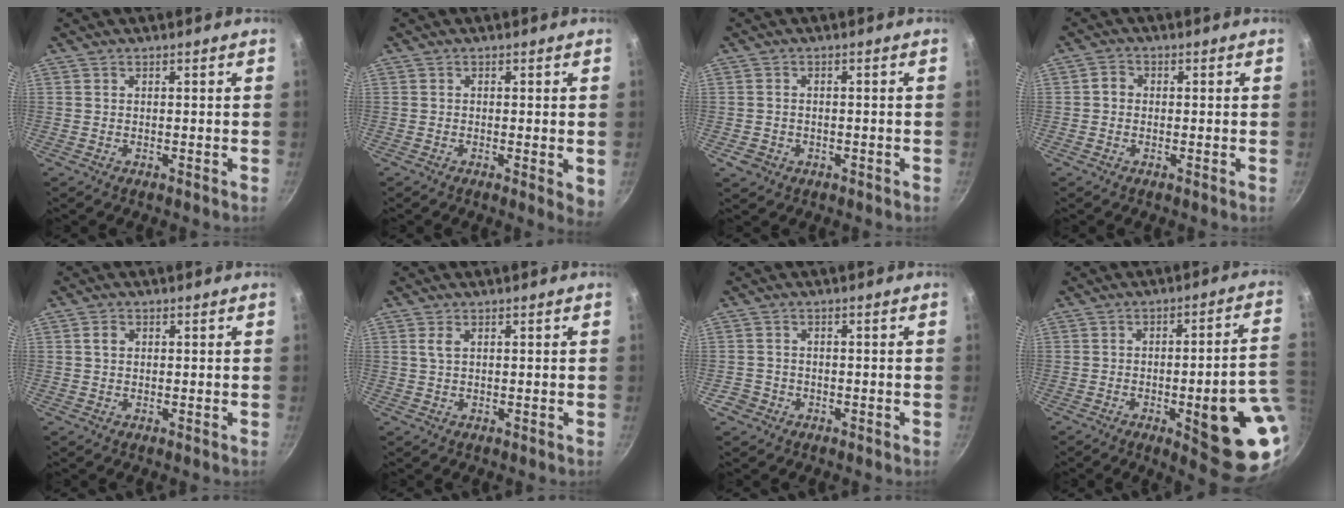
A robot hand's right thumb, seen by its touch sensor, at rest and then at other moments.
{"total": 3.2, "force": [-0.4, 0.9, 3.1], "torque": [-0.041, -0.010, -0.009]}
{"total": 3.1, "force": [-1.2, 2.6, 1.3], "torque": [-0.022, 0.011, -0.010]}
{"total": 2.4, "force": [0.0, 2.0, 1.2], "torque": [-0.016, 0.009, -0.006]}
{"total": 2.0, "force": [0.5, 1.6, 1.2], "torque": [-0.015, 0.004, 0.007]}
{"total": 1.8, "force": [0.7, 0.8, 1.5], "torque": [-0.030, -0.001, 0.015]}
{"total": 2.9, "force": [-1.4, 2.4, 0.6], "torque": [-0.004, 0.022, -0.022]}
{"total": 19.1, "force": [-4.8, 5.0, 17.8], "torque": [-0.185, 0.020, -0.057]}